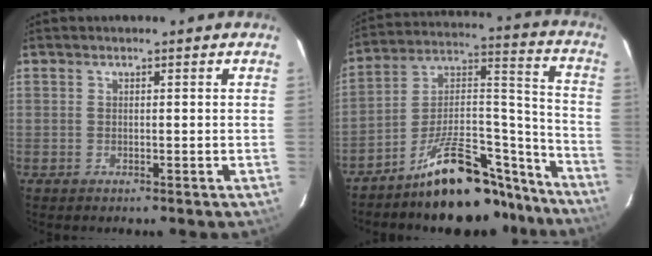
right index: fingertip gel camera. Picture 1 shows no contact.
{"total": 20.0, "force": [-16.2, 6.6, 9.6], "torque": [-0.142, 0.057, -0.240]}